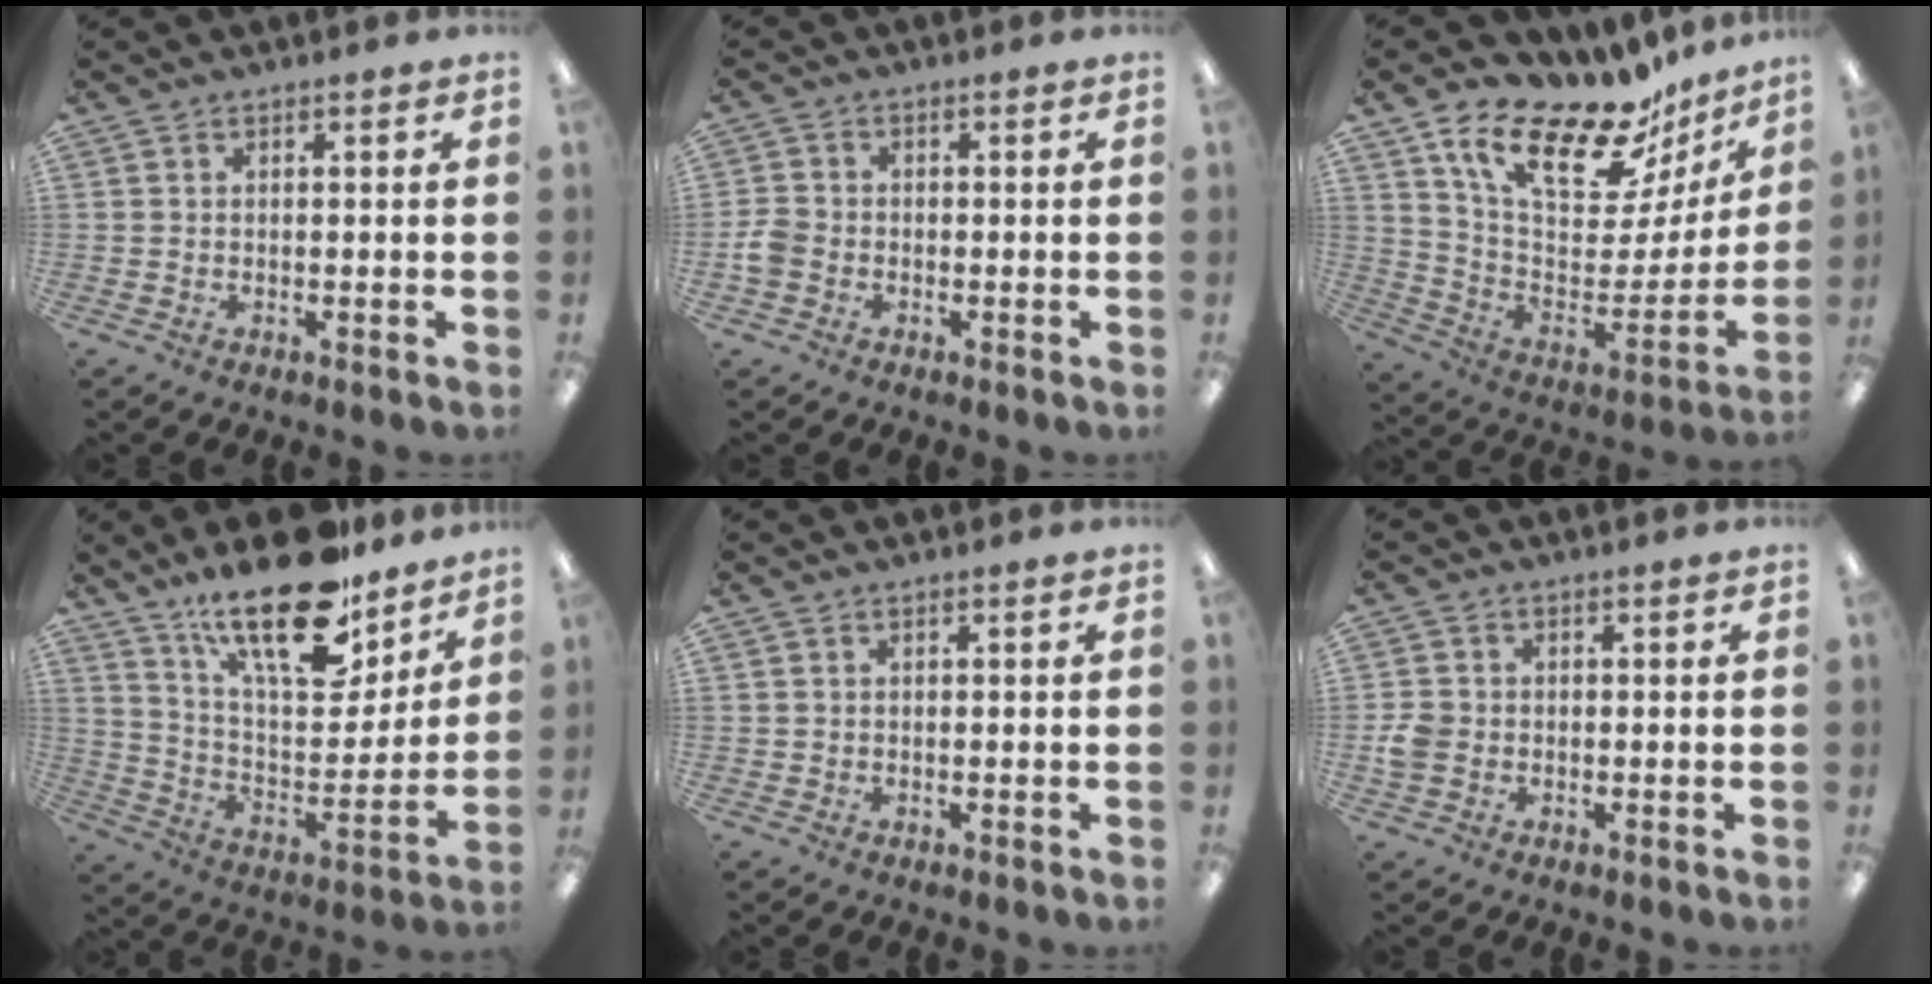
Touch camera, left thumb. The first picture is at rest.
{"total": 3.8, "force": [-1.3, 3.1, 1.8], "torque": [-0.033, 0.008, -0.022]}
{"total": 21.4, "force": [16.2, 8.1, 11.5], "torque": [-0.188, -0.122, 0.277]}
{"total": 23.6, "force": [17.4, 8.4, 13.6], "torque": [-0.221, -0.110, 0.295]}
{"total": 0.5, "force": [0.2, 0.5, 0.0], "torque": [-0.001, 0.003, 0.004]}
{"total": 4.1, "force": [-0.7, 3.7, 1.7], "torque": [-0.020, 0.006, -0.012]}